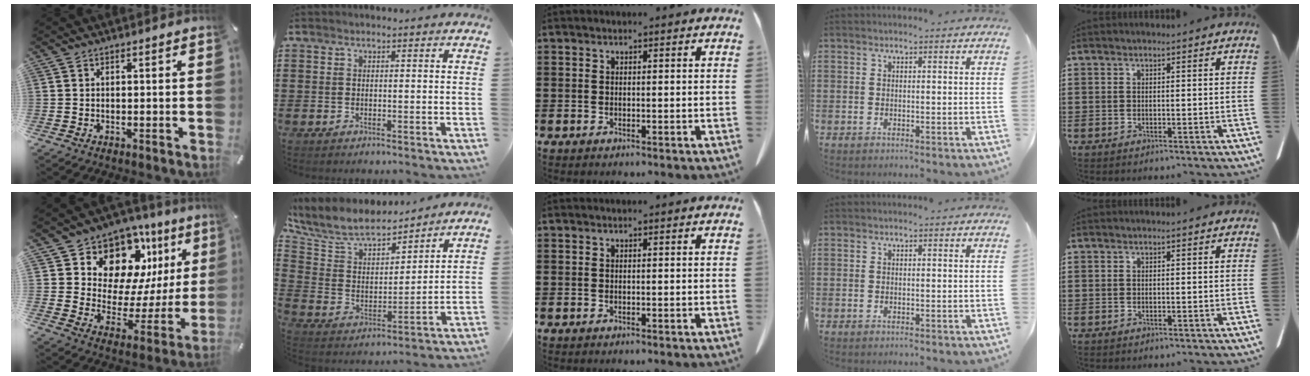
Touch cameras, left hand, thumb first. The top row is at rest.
{"thumb": {"total": 13.7, "force": [9.3, 8.9, 4.6], "torque": [-0.067, -0.088, 0.160]}, "index": {"total": 8.2, "force": [7.2, 2.5, 2.9], "torque": [-0.094, -0.044, 0.124]}}